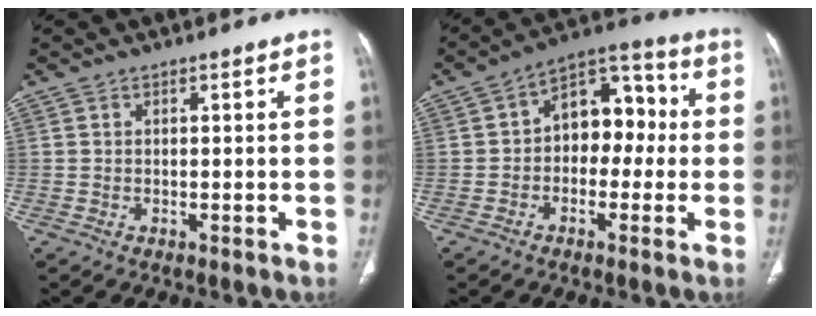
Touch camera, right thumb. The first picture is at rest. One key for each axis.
{"total": 11.5, "fx": -0.2, "fy": 7.9, "fz": 8.4, "tx": -0.074, "ty": 0.043, "tz": -0.019}